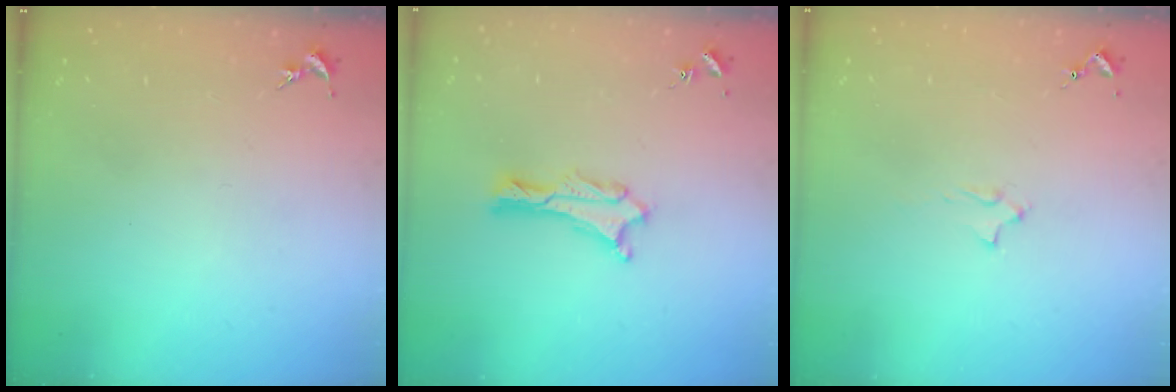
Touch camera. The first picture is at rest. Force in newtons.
{"total": 0.8, "press": 0.7, "slide": 0.2}
{"total": 2.0, "press": 2.0, "slide": 0.4}